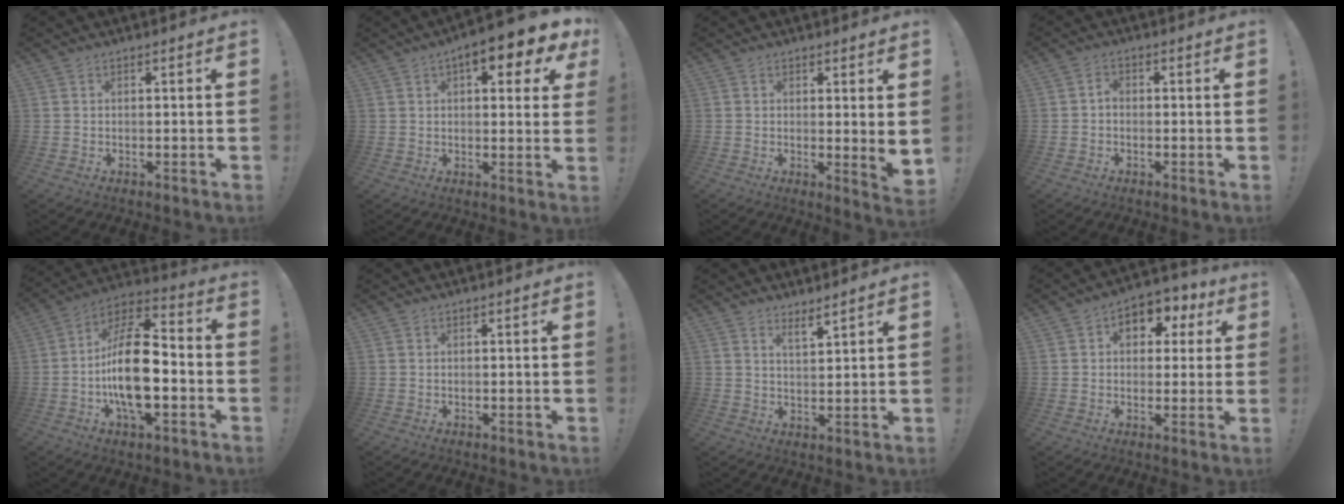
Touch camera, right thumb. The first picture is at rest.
{"total": 9.4, "force": [4.9, 3.3, 7.3], "torque": [-0.088, -0.023, 0.078]}
{"total": 4.0, "force": [1.4, 0.4, 3.7], "torque": [-0.032, -0.024, 0.026]}
{"total": 1.6, "force": [-0.9, 1.1, 0.9], "torque": [-0.014, 0.008, -0.016]}
{"total": 20.1, "force": [-4.3, 9.2, 17.3], "torque": [-0.325, 0.025, -0.070]}
{"total": 0.0}
{"total": 3.9, "force": [3.5, 0.2, 1.8], "torque": [-0.024, -0.026, 0.057]}
{"total": 8.3, "force": [2.1, 6.4, 4.8], "torque": [-0.052, -0.004, 0.040]}